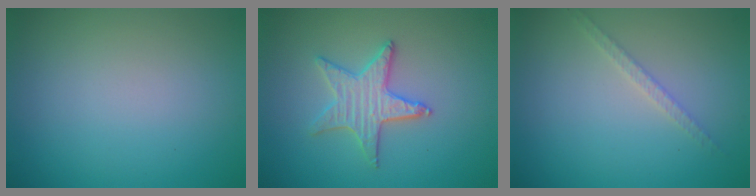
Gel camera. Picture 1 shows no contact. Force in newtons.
{"total": 3.1, "press": 3.1, "slide": 0.4}
{"total": 1.3, "press": 1.3, "slide": 0.2}